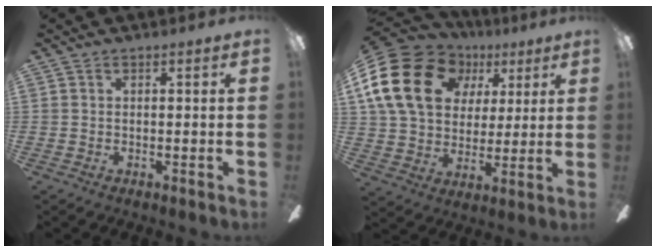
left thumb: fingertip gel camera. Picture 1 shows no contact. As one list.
[{"total": 22.6, "force": [8.0, 17.2, 12.3], "torque": [-0.246, -0.020, 0.145]}]